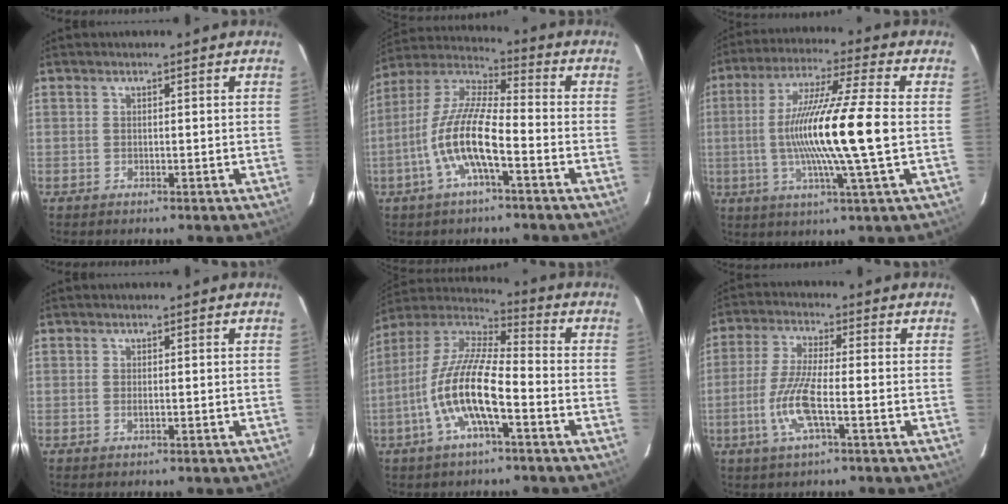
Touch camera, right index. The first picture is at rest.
{"total": 12.8, "force": [-4.8, 3.0, 11.5], "torque": [-0.234, 0.000, -0.097]}
{"total": 16.7, "force": [-1.3, -0.8, 16.6], "torque": [-0.300, -0.007, -0.028]}
{"total": 0.7, "force": [-0.1, 0.3, 0.7], "torque": [-0.014, 0.000, -0.002]}
{"total": 14.5, "force": [-5.2, 3.6, 13.1], "torque": [-0.261, -0.004, -0.106]}
{"total": 9.2, "force": [-3.0, 1.2, 8.6], "torque": [-0.185, -0.005, -0.061]}